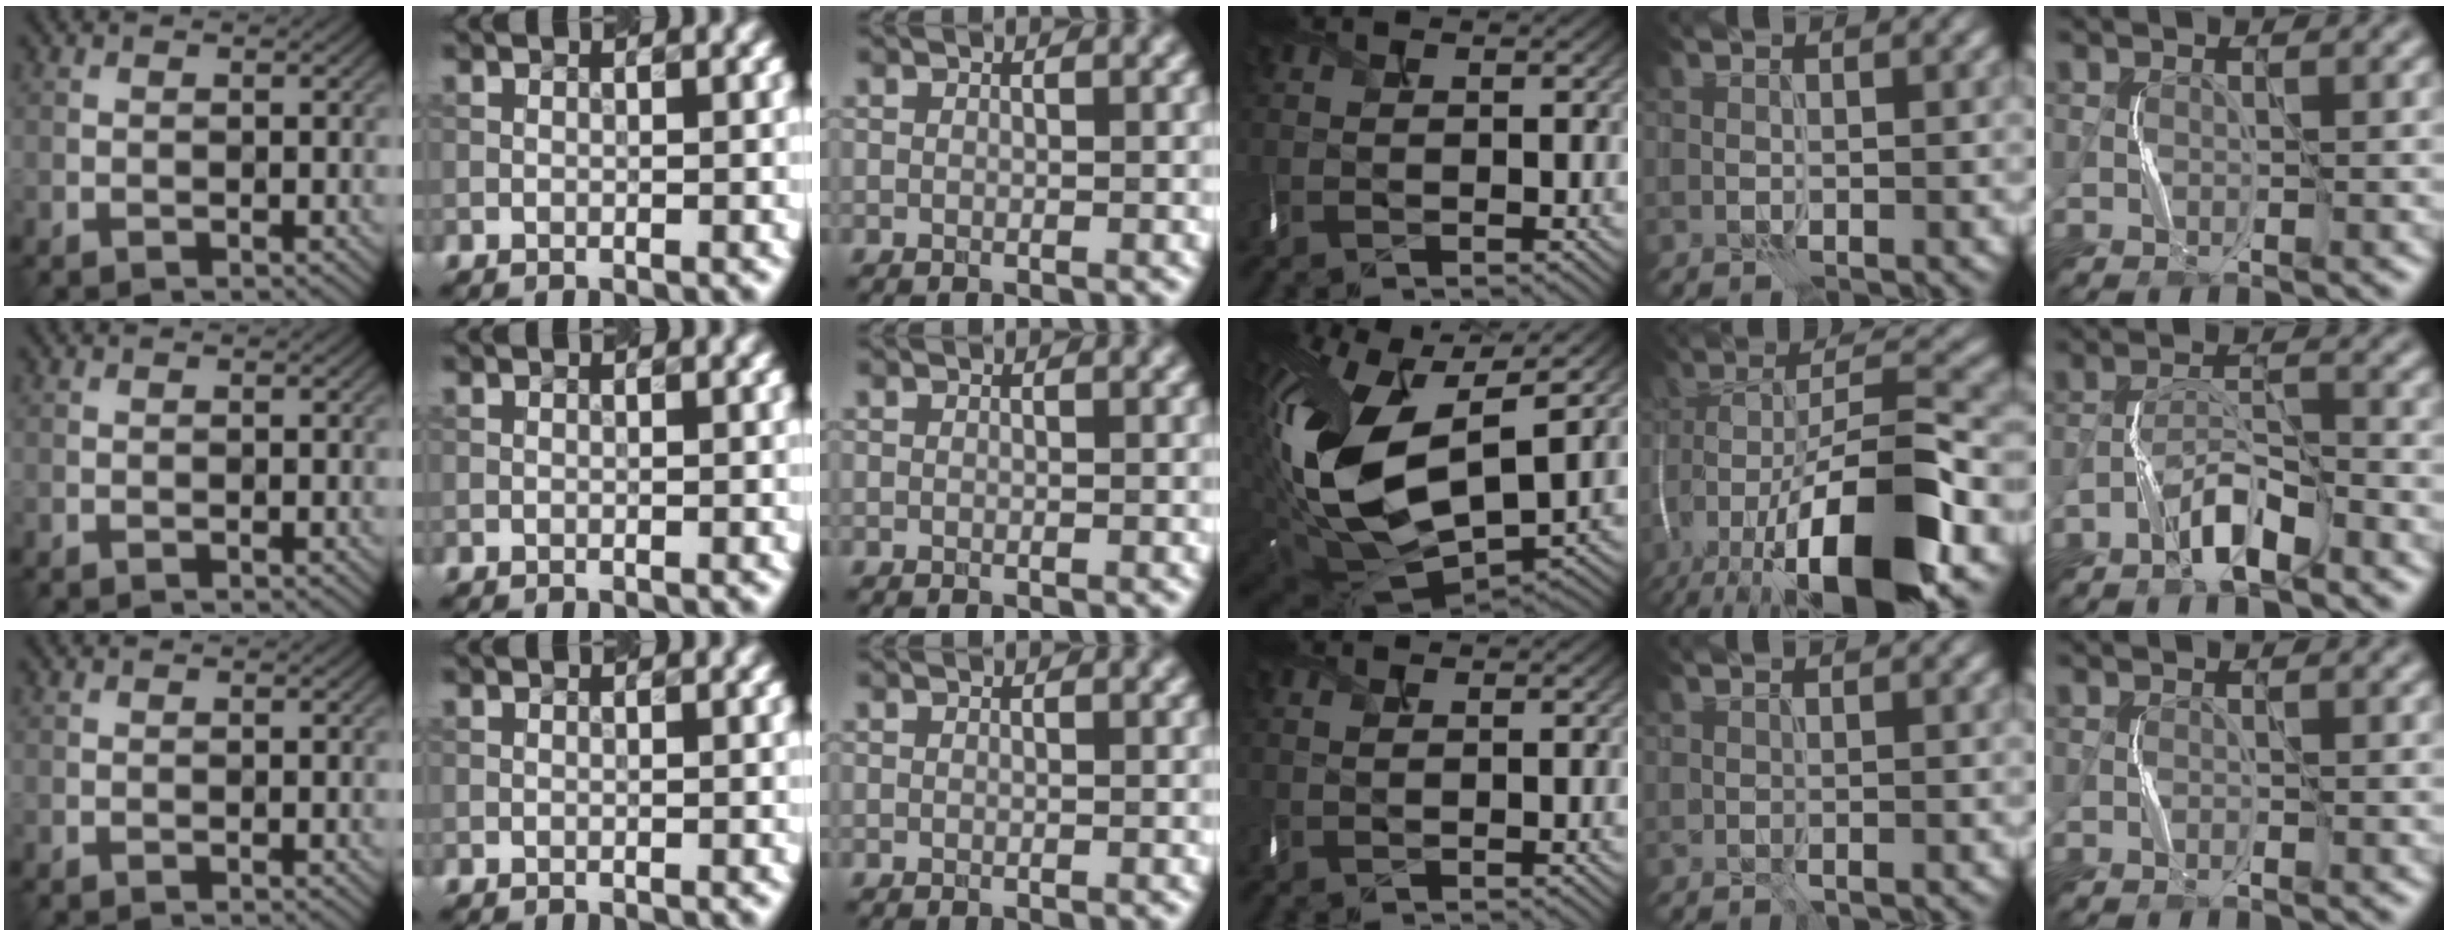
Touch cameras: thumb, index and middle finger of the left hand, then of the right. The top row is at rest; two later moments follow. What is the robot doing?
{"motion": "shake", "object": "box of matches"}